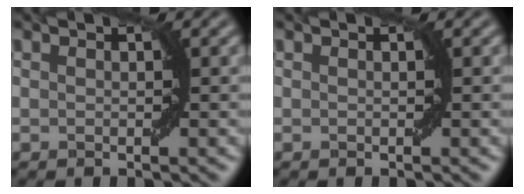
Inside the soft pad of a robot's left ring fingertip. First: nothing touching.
{"total": 0.0}